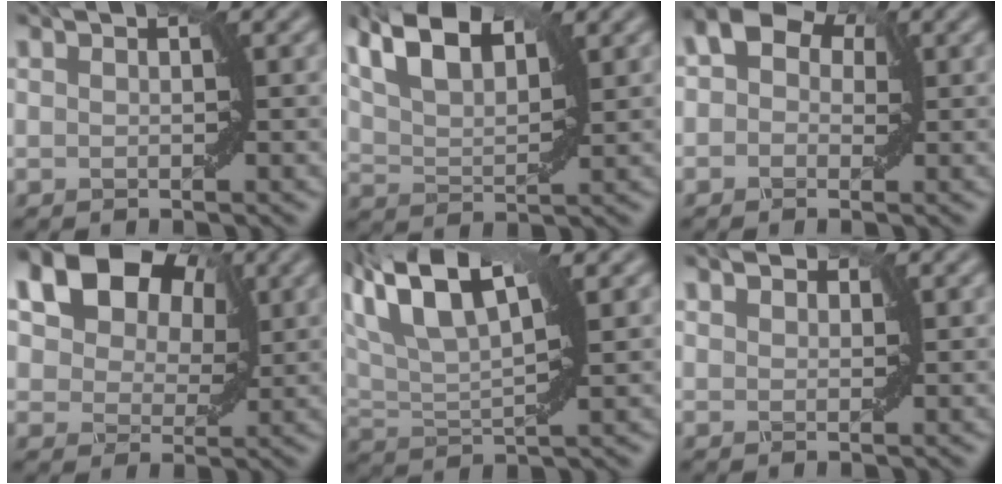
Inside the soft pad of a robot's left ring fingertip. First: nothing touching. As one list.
[{"total": 7.5, "force": [4.8, 2.9, 4.9], "torque": [-0.101, 0.033, 0.067]}, {"total": 6.1, "force": [2.0, 4.5, 3.5], "torque": [-0.041, 0.032, -0.016]}, {"total": 15.1, "force": [6.8, 10.6, 8.5], "torque": [-0.145, 0.042, 0.122]}, {"total": 9.2, "force": [4.4, 4.0, 7.0], "torque": [-0.132, 0.028, 0.072]}, {"total": 1.1, "force": [0.8, 0.6, 0.2], "torque": [-0.002, 0.001, 0.014]}]